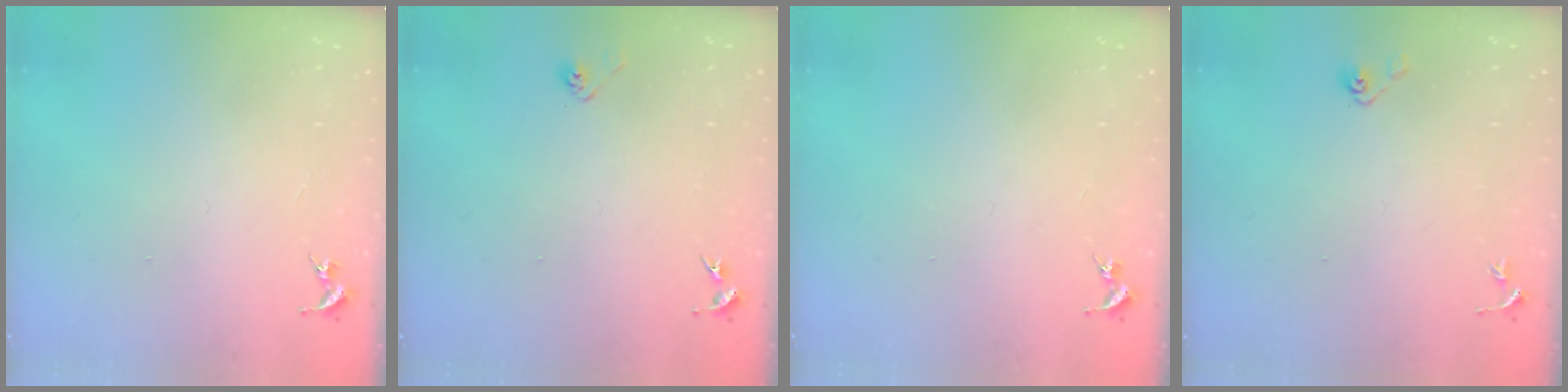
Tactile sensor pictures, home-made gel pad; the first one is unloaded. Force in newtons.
{"total": 2.8, "press": 2.6, "slide": 1.1}
{"total": 0.0}
{"total": 4.0, "press": 3.3, "slide": 2.2}